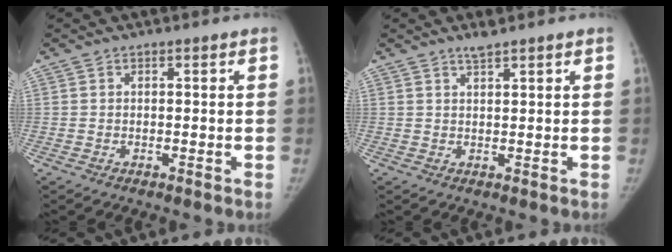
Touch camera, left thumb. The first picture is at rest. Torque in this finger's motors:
{"motor_torque": [0.28, -0.50, 0.76, -0.42, 0.05]}